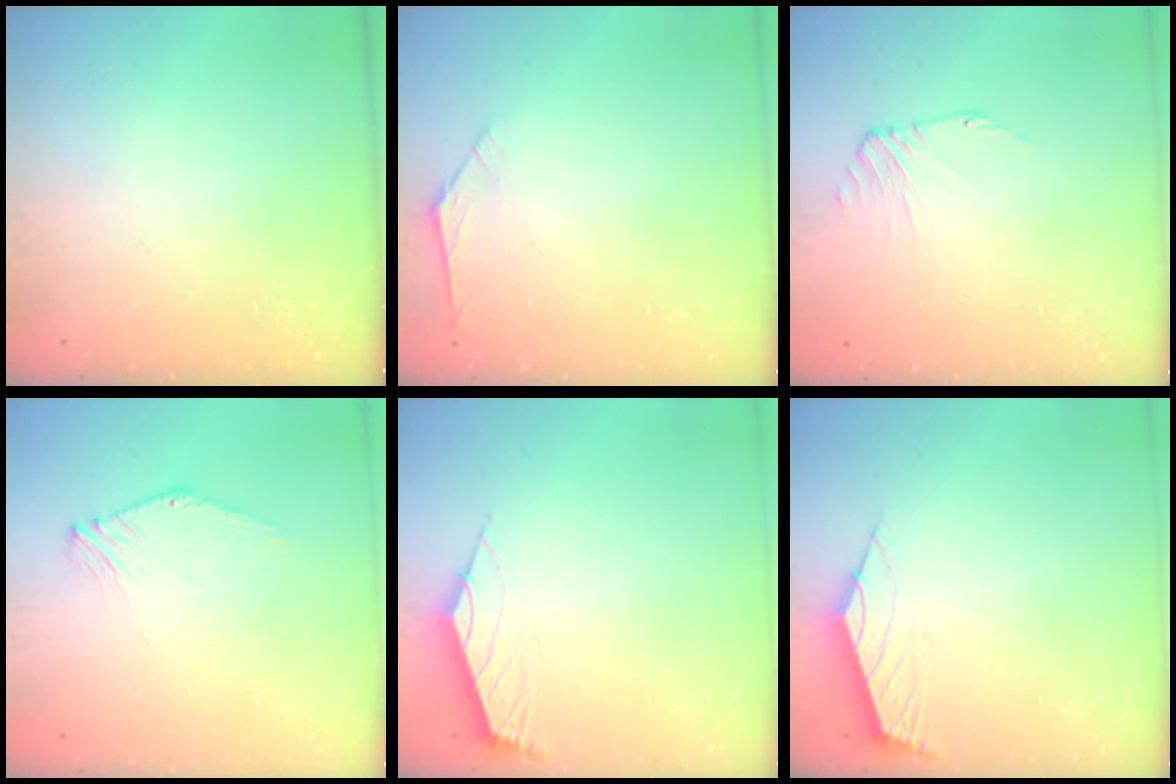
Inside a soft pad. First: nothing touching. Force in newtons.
{"total": 2.7, "press": 2.6, "slide": 0.7}
{"total": 0.0}
{"total": 0.6, "press": 0.5, "slide": 0.3}
{"total": 2.5, "press": 2.4, "slide": 0.6}
{"total": 2.5, "press": 2.4, "slide": 0.7}